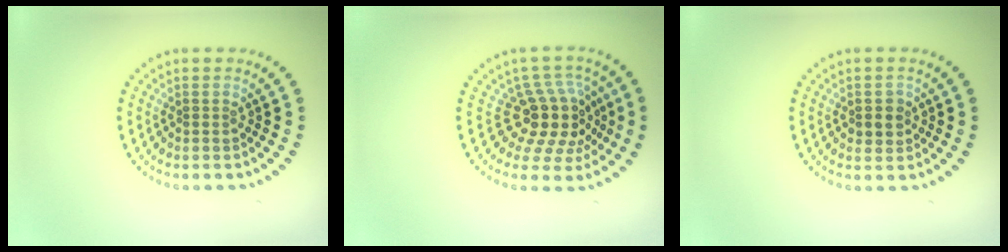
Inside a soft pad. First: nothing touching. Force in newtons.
{"total": 4.9, "press": 3.6, "slide": 3.3}
{"total": 1.8, "press": 1.7, "slide": 0.6}